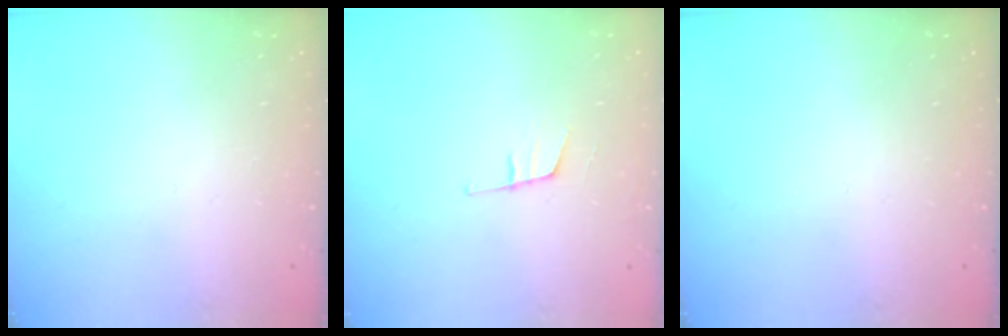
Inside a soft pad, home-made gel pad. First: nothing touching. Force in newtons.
{"total": 7.7, "press": 7.2, "slide": 2.8}
{"total": 0.0}